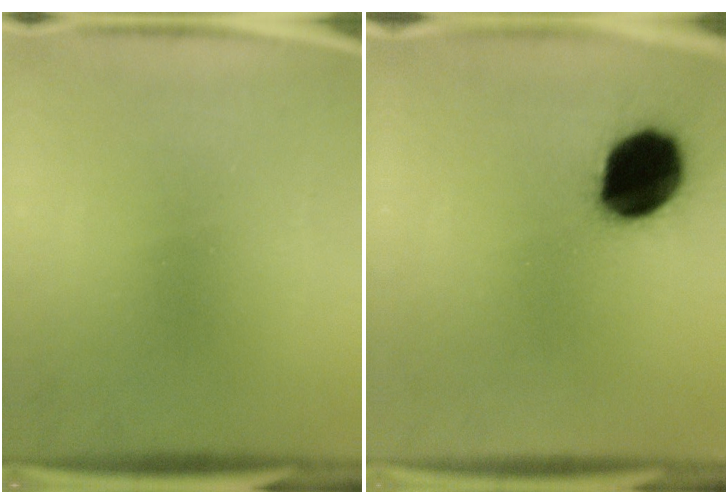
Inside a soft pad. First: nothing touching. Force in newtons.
{"total": 19.0}